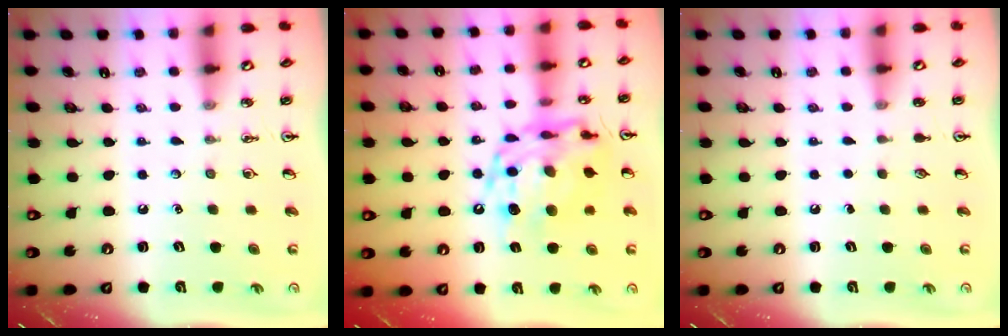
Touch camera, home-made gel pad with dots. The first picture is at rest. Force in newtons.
{"total": 15.4, "press": 15.3, "slide": 1.4}
{"total": 0.0}